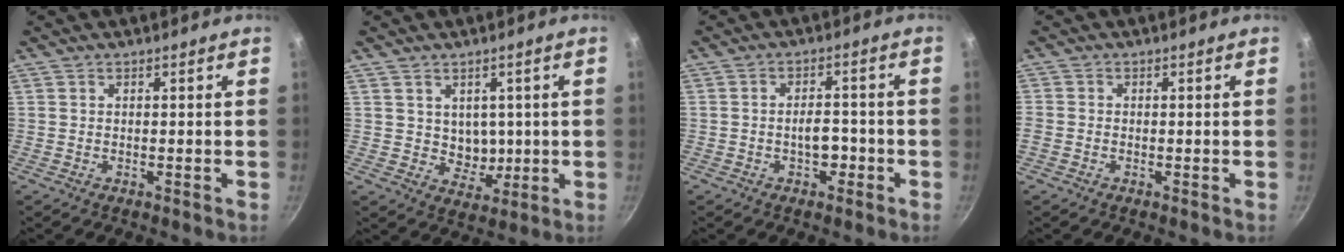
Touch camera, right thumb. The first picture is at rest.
{"total": 5.3, "force": [1.1, 4.6, 2.4], "torque": [-0.013, -0.016, 0.025]}
{"total": 4.2, "force": [-1.6, 2.5, 2.9], "torque": [-0.021, 0.018, -0.022]}
{"total": 1.7, "force": [-0.9, 1.3, 0.8], "torque": [-0.018, 0.002, -0.021]}